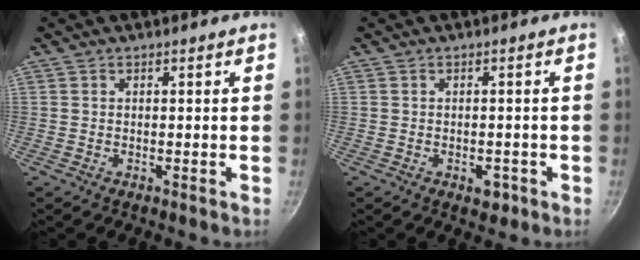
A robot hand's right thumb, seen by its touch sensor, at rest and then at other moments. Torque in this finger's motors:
{"motor_torque": [1.05, 0.98, 0.49, -0.33, -0.01]}